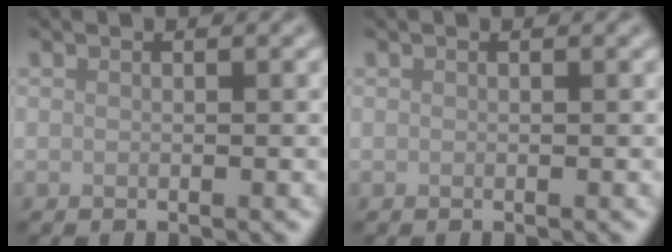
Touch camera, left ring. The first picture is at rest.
{"total": 0.0}